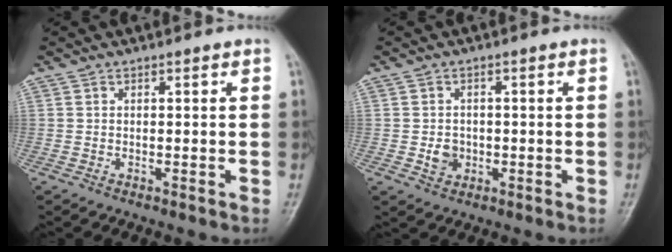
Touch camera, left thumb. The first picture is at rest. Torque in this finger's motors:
{"motor_torque": [-0.15, 0.15, 0.17, 0.15, 0.00]}